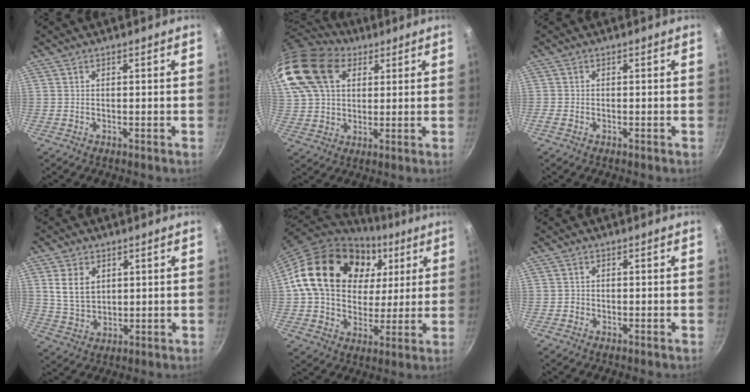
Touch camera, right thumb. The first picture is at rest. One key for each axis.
{"total": 22.6, "fx": 9.0, "fy": 15.8, "fz": 13.4, "tx": -0.295, "ty": 0.025, "tz": 0.162}
{"total": 0.9, "fx": -0.6, "fy": 0.5, "fz": 0.3, "tx": -0.012, "ty": 0.002, "tz": -0.015}
{"total": 7.4, "fx": 2.3, "fy": 5.3, "fz": 4.7, "tx": -0.072, "ty": -0.014, "tz": 0.051}
{"total": 25.2, "fx": 7.3, "fy": 18.8, "fz": 15.1, "tx": -0.245, "ty": 0.011, "tz": 0.124}
{"total": 0.9, "fx": -0.4, "fy": 0.8, "fz": 0.1, "tx": 0.000, "ty": 0.002, "tz": -0.007}